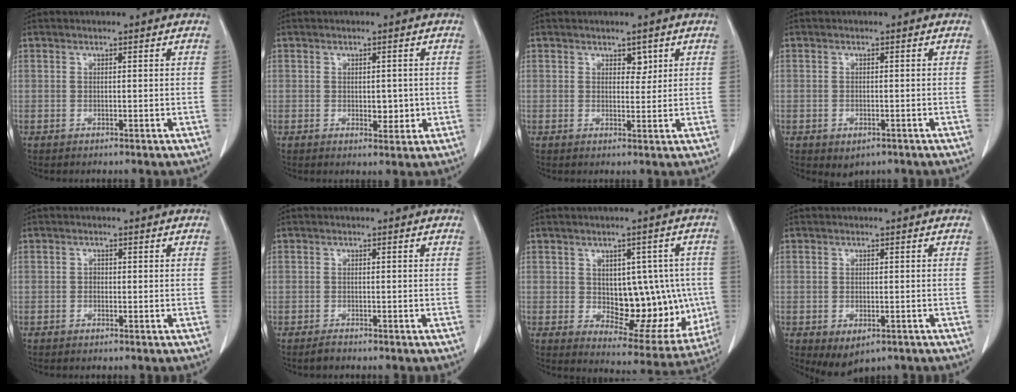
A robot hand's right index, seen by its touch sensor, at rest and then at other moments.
{"total": 3.0, "force": [-0.3, 1.8, 2.5], "torque": [-0.029, -0.002, 0.002]}
{"total": 2.0, "force": [1.1, 1.2, 1.1], "torque": [-0.010, -0.002, 0.017]}
{"total": 2.4, "force": [-1.3, 1.5, 1.3], "torque": [-0.016, -0.001, -0.006]}
{"total": 0.7, "force": [-0.3, 0.5, 0.4], "torque": [-0.003, 0.003, -0.007]}
{"total": 1.2, "force": [-1.1, 0.2, 0.5], "torque": [-0.013, -0.002, -0.018]}
{"total": 14.6, "force": [-0.5, 8.0, 12.2], "torque": [-0.148, 0.011, 0.021]}
{"total": 4.0, "force": [-2.1, 2.3, 2.6], "torque": [-0.038, -0.006, -0.020]}